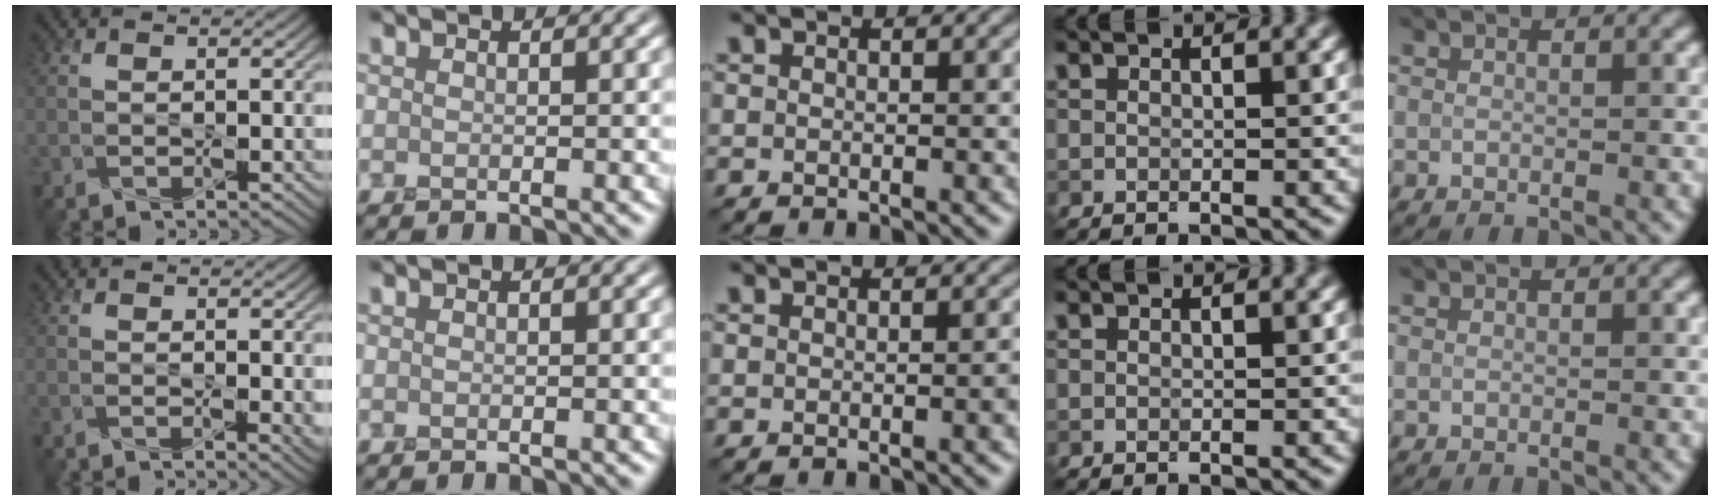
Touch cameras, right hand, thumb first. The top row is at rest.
{"thumb": {"total": 1.4, "force": [0.2, 0.4, 1.3], "torque": [-0.017, -0.007, 0.004]}, "middle": {"total": 0.8, "force": [-0.3, 0.0, 0.7], "torque": [-0.007, 0.002, -0.004]}}